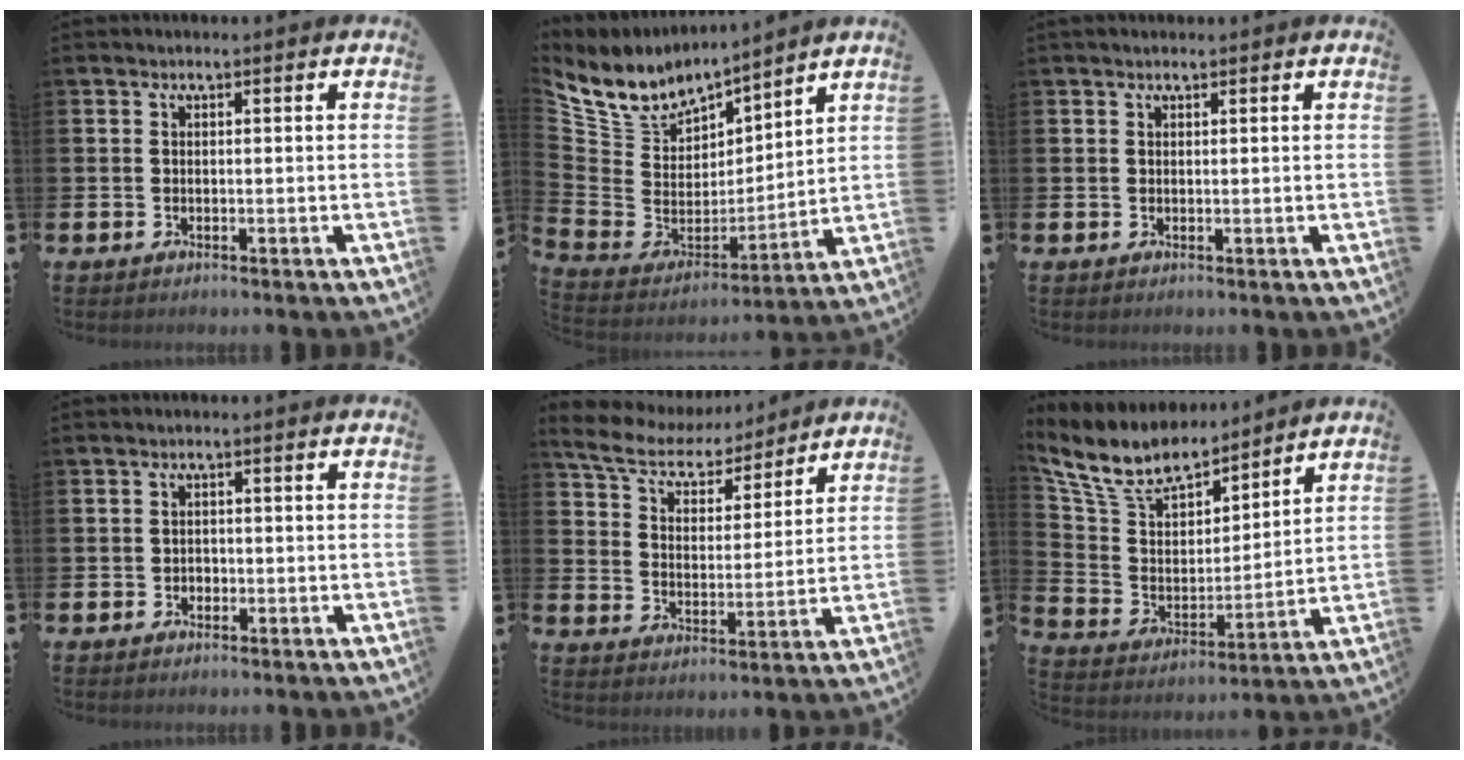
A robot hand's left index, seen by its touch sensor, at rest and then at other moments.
{"total": 8.3, "force": [7.8, 2.9, 0.3], "torque": [-0.065, -0.067, 0.142]}
{"total": 0.8, "force": [0.8, 0.2, 0.2], "torque": [0.006, -0.001, 0.012]}
{"total": 1.0, "force": [-0.3, 0.9, 0.3], "torque": [-0.004, 0.005, -0.008]}
{"total": 7.0, "force": [6.4, 2.2, 1.8], "torque": [-0.075, -0.041, 0.112]}
{"total": 10.4, "force": [9.1, 3.8, 3.0], "torque": [-0.115, -0.054, 0.164]}